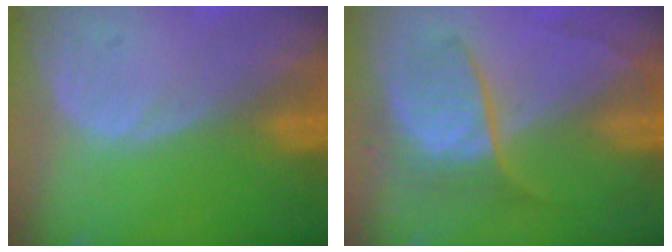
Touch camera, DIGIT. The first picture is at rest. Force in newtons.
{"total": 6.4, "press": 6.3, "slide": 0.7}